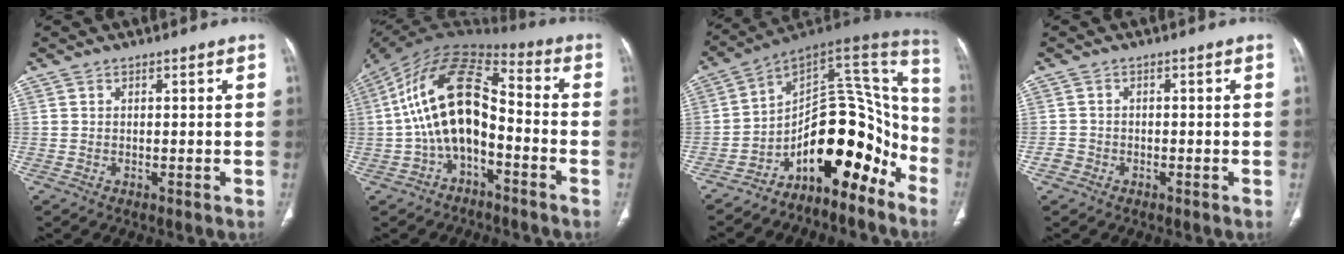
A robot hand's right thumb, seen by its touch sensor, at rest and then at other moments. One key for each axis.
{"total": 16.0, "fx": -2.9, "fy": 8.7, "fz": 13.2, "tx": -0.232, "ty": 0.067, "tz": -0.056}
{"total": 18.3, "fx": -10.8, "fy": 9.1, "fz": 11.7, "tx": -0.097, "ty": 0.149, "tz": -0.172}
{"total": 1.6, "fx": -0.9, "fy": 1.3, "fz": 0.1, "tx": -0.003, "ty": 0.007, "tz": -0.021}